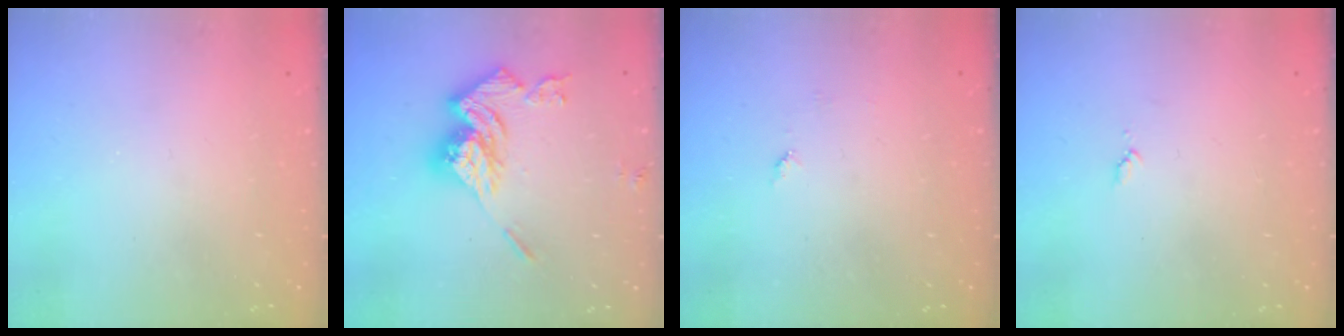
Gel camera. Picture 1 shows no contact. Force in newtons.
{"total": 16.4, "press": 16.4, "slide": 1.7}
{"total": 4.3, "press": 4.3, "slide": 0.5}
{"total": 3.6, "press": 3.6, "slide": 0.4}